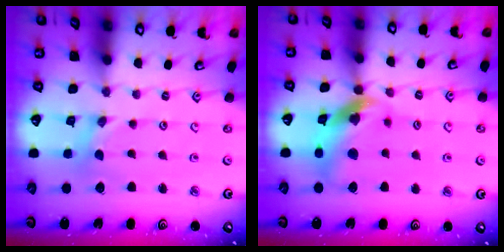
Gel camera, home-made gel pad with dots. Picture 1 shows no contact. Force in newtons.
{"total": 13.9, "press": 13.8, "slide": 1.8}